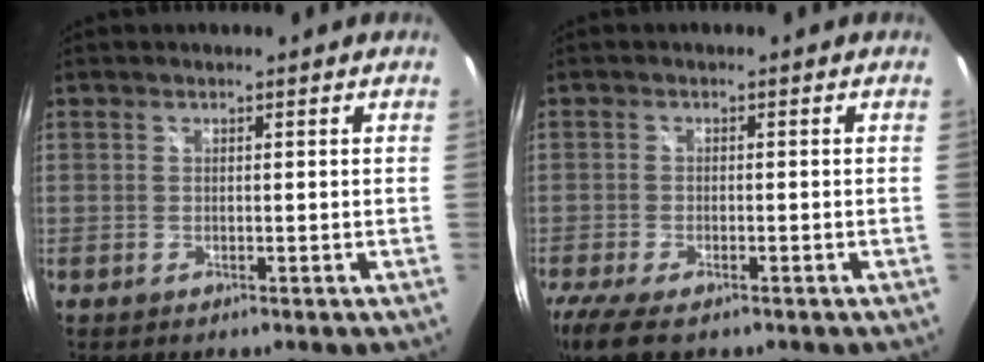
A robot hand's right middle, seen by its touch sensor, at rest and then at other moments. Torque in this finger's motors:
{"motor_torque": [0.77, -0.69, 0.07, 0.08]}